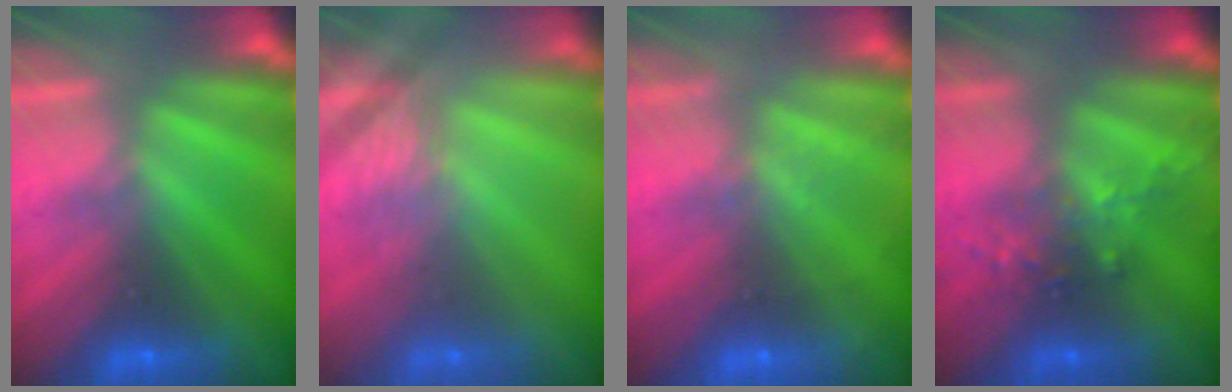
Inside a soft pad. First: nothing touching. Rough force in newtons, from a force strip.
{"total": 2.3}
{"total": 1.9}
{"total": 2.6}